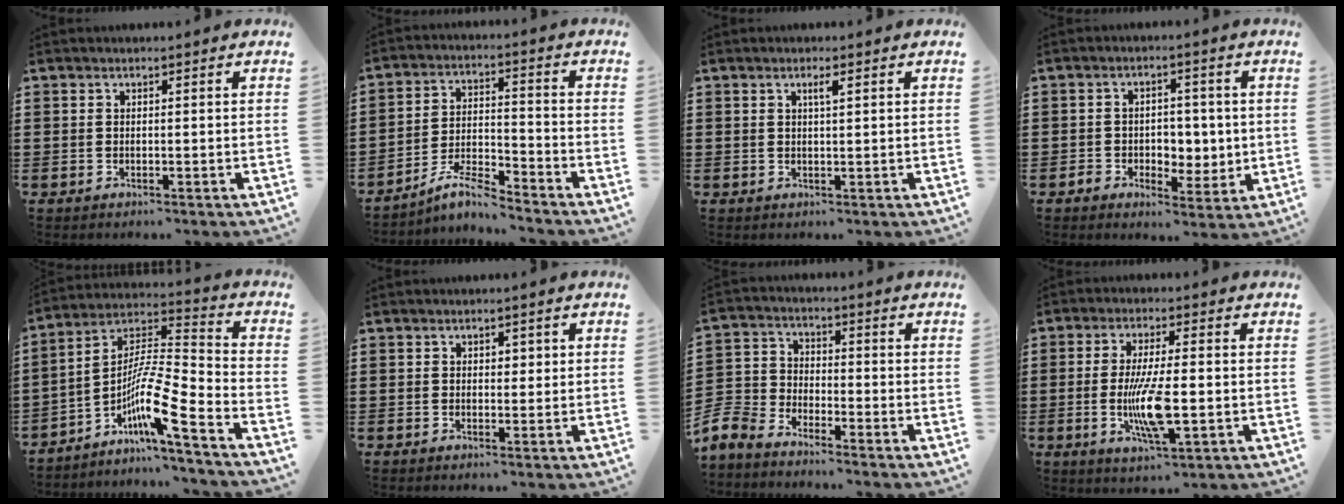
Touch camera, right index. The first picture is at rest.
{"total": 5.9, "force": [-5.3, 0.7, 2.5], "torque": [-0.055, -0.001, -0.105]}
{"total": 1.3, "force": [0.6, 0.1, 1.2], "torque": [-0.022, 0.003, 0.009]}
{"total": 4.3, "force": [-0.3, 3.7, 2.1], "torque": [-0.047, 0.008, -0.011]}
{"total": 10.6, "force": [-5.9, 1.1, 8.7], "torque": [-0.175, -0.023, -0.118]}
{"total": 1.2, "force": [0.4, 0.9, 0.6], "torque": [-0.006, 0.003, 0.005]}
{"total": 6.1, "force": [-5.9, 1.3, 0.9], "torque": [-0.050, -0.003, -0.128]}
{"total": 9.1, "force": [-1.4, 2.3, 8.7], "torque": [-0.179, -0.015, -0.029]}